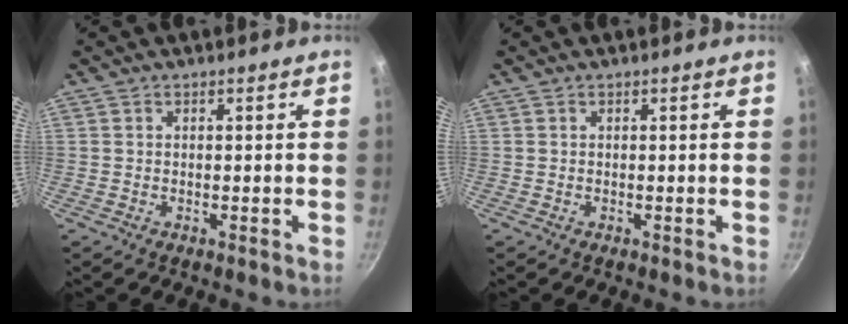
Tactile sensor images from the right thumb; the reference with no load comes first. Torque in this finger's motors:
{"motor_torque": [0.00, 0.00, 0.28, -0.28, 0.04]}